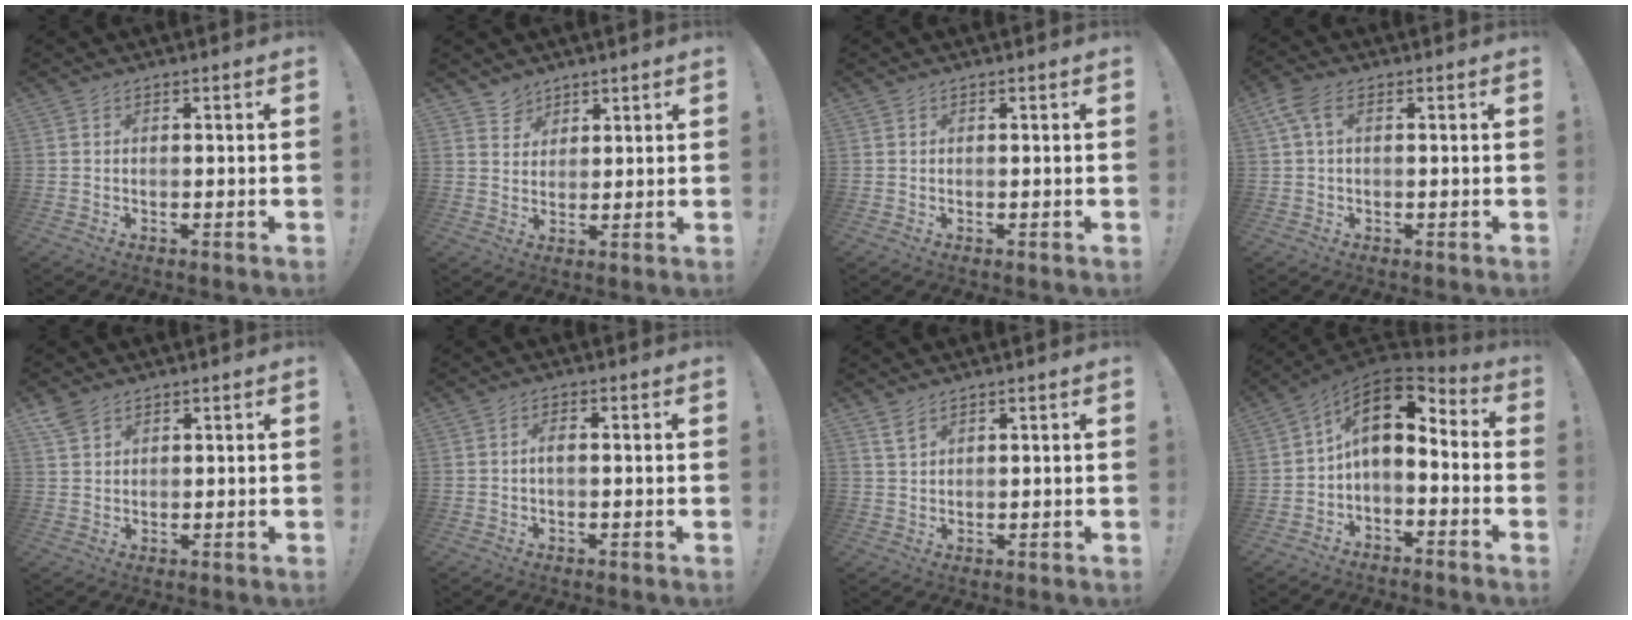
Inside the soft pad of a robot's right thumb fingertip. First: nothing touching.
{"total": 4.1, "force": [3.0, 2.7, 0.0], "torque": [0.005, -0.024, 0.055]}
{"total": 0.0}
{"total": 5.5, "force": [1.8, 2.6, 4.5], "torque": [-0.093, 0.004, 0.035]}
{"total": 4.1, "force": [3.0, 2.2, 1.8], "torque": [-0.025, -0.016, 0.057]}
{"total": 1.9, "force": [-0.2, 0.5, 1.8], "torque": [-0.043, 0.008, -0.003]}
{"total": 3.2, "force": [2.2, 1.3, 1.9], "torque": [-0.038, -0.007, 0.041]}
{"total": 10.3, "force": [2.6, 5.4, 8.3], "torque": [-0.153, -0.007, 0.048]}